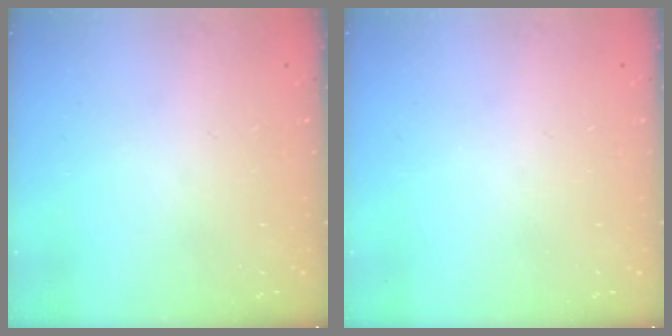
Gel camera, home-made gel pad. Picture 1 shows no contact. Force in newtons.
{"total": 0.0}